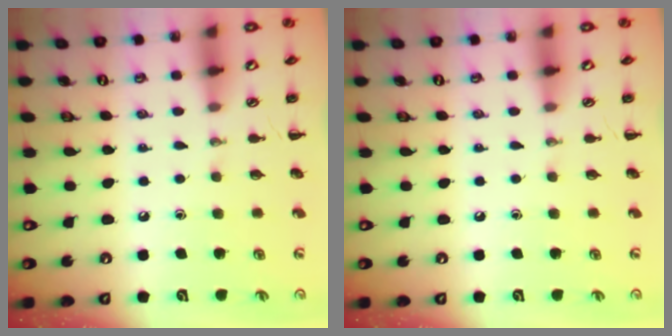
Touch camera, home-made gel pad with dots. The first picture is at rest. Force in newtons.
{"total": 0.0}